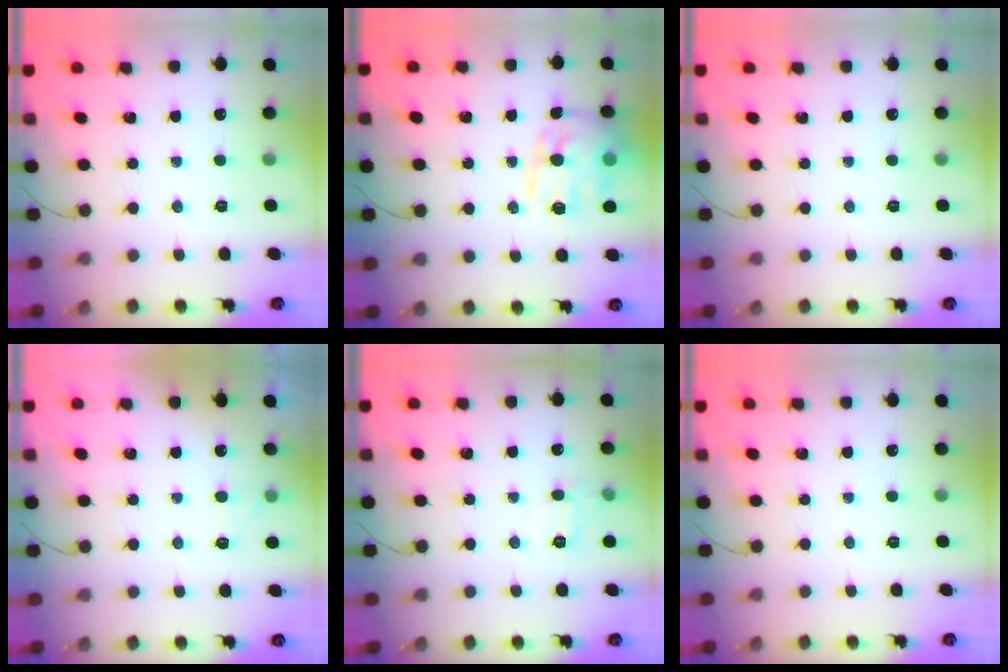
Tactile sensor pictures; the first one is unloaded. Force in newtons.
{"total": 15.7, "press": 15.6, "slide": 1.7}
{"total": 0.0}
{"total": 6.1, "press": 6.0, "slide": 1.0}
{"total": 7.7, "press": 7.5, "slide": 1.7}
{"total": 0.0}